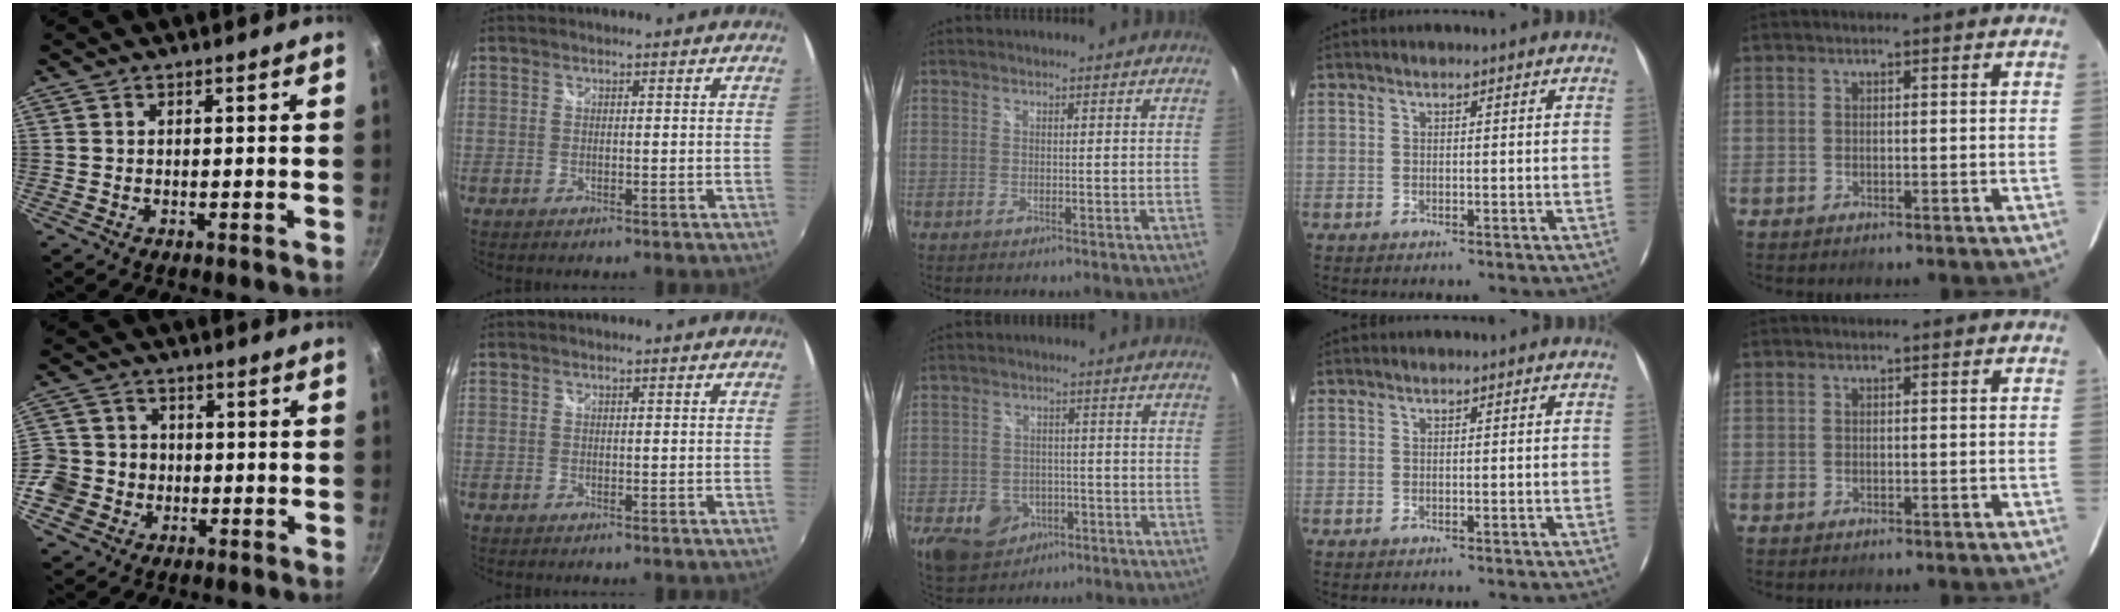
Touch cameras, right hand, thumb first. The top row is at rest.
{"thumb": {"total": 9.5, "force": [-2.5, 8.7, 2.9], "torque": [-0.036, 0.027, -0.055]}, "middle": {"total": 11.0, "force": [-4.9, 8.5, 4.9], "torque": [-0.131, -0.001, -0.061]}}